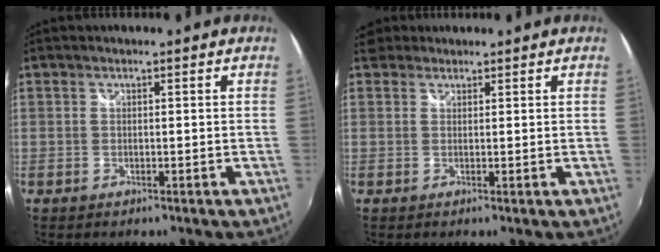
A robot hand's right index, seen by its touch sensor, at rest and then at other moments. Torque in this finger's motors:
{"motor_torque": [-0.13, 0.02, 0.06, 0.00]}